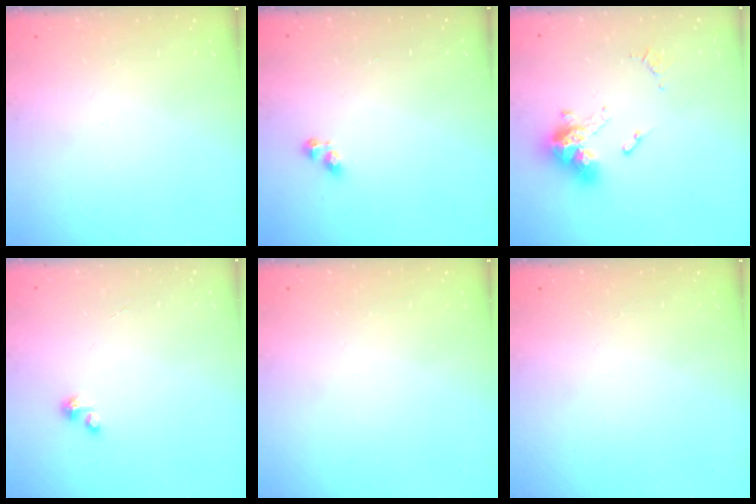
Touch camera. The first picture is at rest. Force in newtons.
{"total": 2.8, "press": 2.8, "slide": 0.3}
{"total": 13.9, "press": 13.9, "slide": 1.2}
{"total": 0.9, "press": 0.9, "slide": 0.3}
{"total": 0.0}
{"total": 0.0}